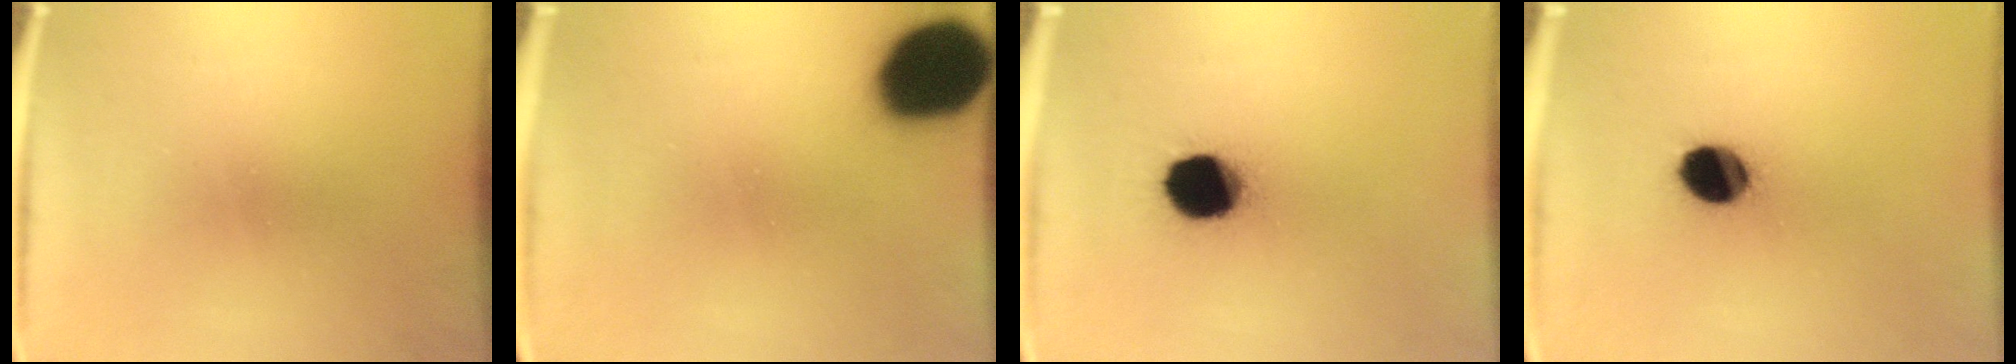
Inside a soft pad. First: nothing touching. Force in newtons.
{"total": 19.0}
{"total": 12.7}
{"total": 9.3}